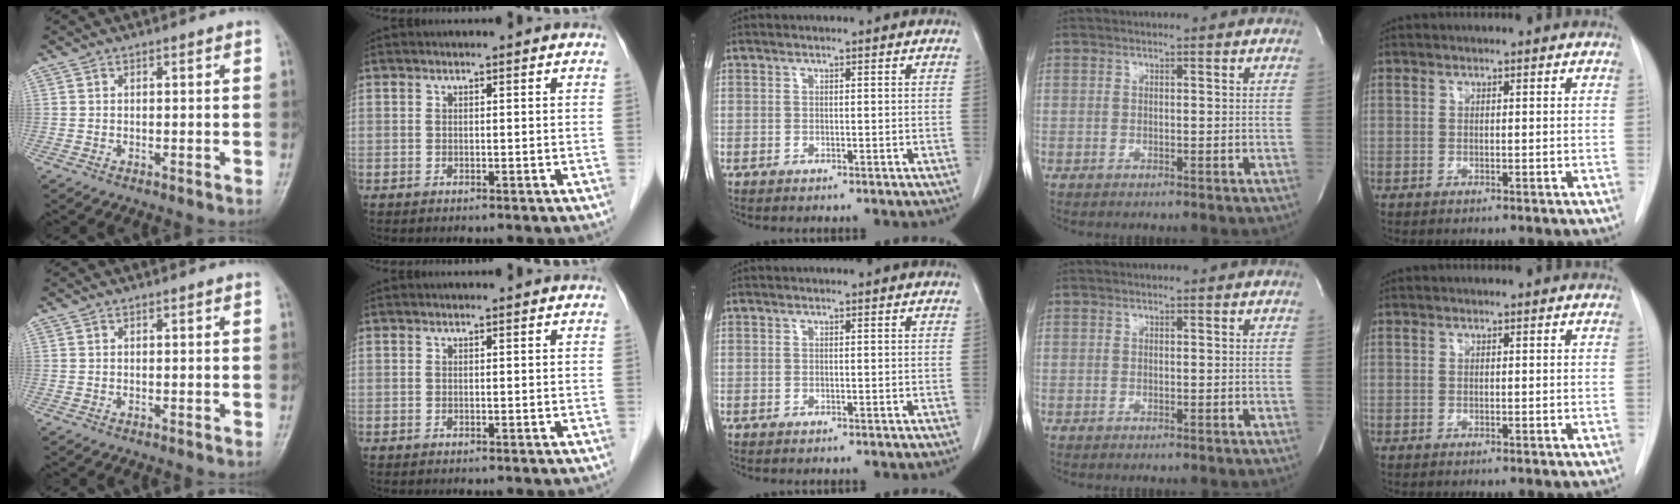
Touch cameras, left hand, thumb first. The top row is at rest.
{}